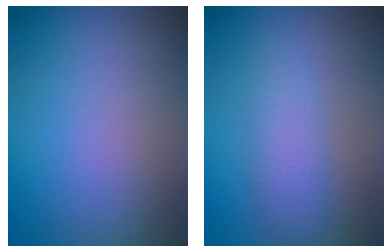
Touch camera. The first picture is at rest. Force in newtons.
{"total": 2.6, "press": 2.6, "slide": 0.1}